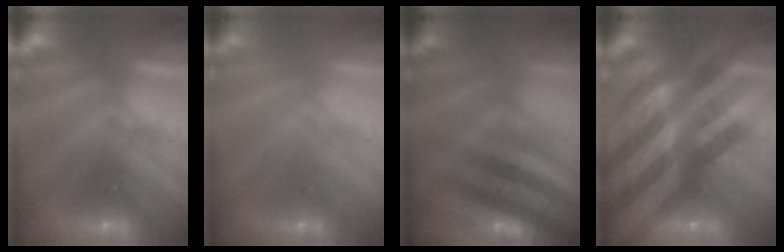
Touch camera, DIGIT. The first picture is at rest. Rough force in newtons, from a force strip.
{"total": 2.1}
{"total": 2.9}
{"total": 6.8}